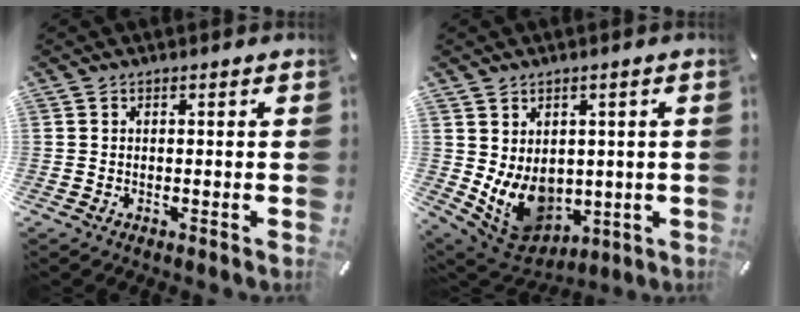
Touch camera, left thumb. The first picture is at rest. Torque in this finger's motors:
{"motor_torque": [2.38, 2.38, 1.40, -0.15, 0.15]}